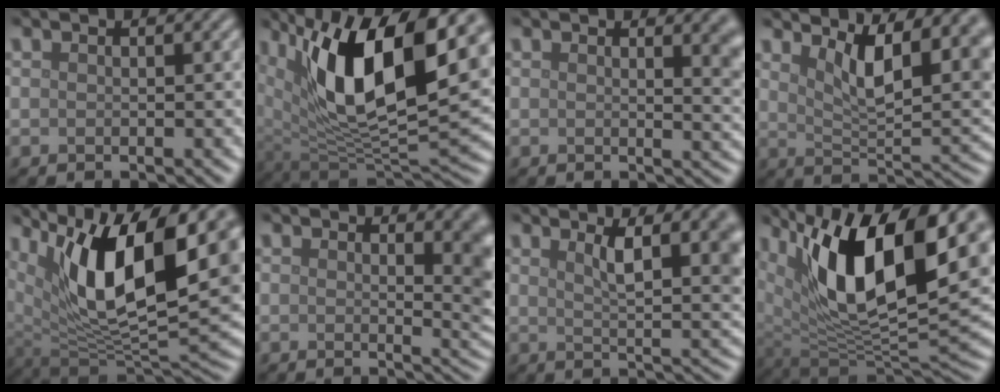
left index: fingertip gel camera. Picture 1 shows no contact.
{"total": 14.7, "force": [5.0, 6.2, 12.4], "torque": [-0.199, -0.006, 0.085]}
{"total": 4.1, "force": [1.6, 1.7, 3.4], "torque": [-0.021, 0.001, 0.022]}
{"total": 8.7, "force": [4.1, 2.9, 7.1], "torque": [-0.110, 0.000, 0.072]}
{"total": 14.5, "force": [4.7, 6.1, 12.2], "torque": [-0.193, -0.010, 0.082]}
{"total": 4.4, "force": [1.5, 1.7, 3.8], "torque": [-0.030, -0.008, 0.024]}
{"total": 7.2, "force": [2.6, 2.5, 6.2], "torque": [-0.074, 0.001, 0.040]}
{"total": 16.1, "force": [5.9, 7.4, 13.0], "torque": [-0.205, -0.004, 0.099]}